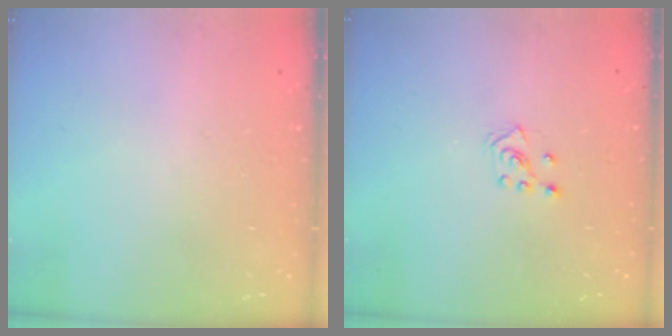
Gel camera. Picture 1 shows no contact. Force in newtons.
{"total": 2.8, "press": 2.7, "slide": 0.5}